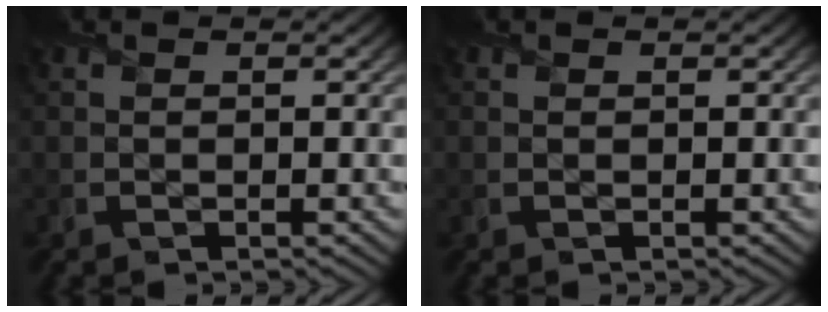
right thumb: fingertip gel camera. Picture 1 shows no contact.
{"total": 0.0}